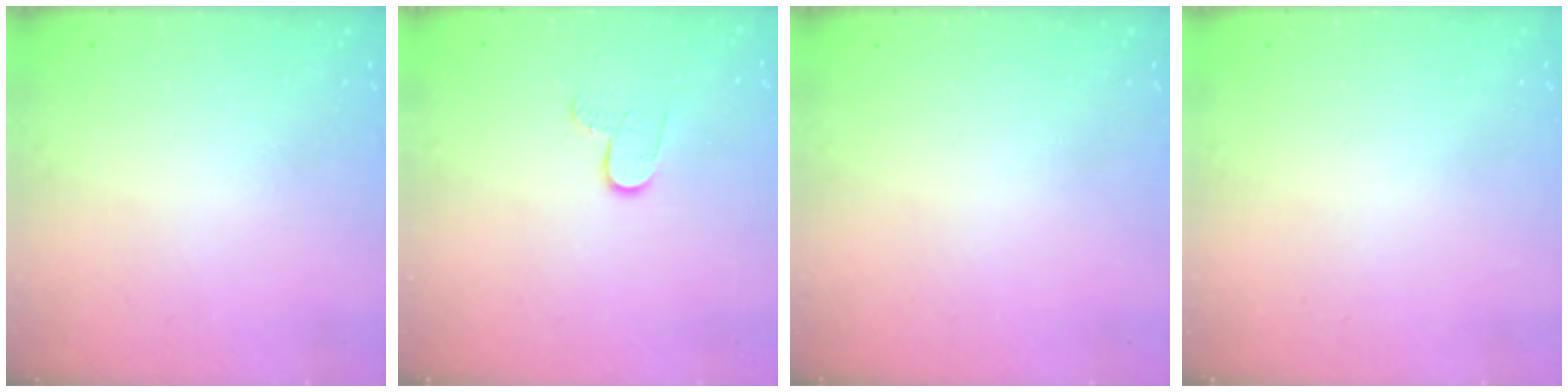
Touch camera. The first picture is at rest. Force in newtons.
{"total": 5.9, "press": 5.9, "slide": 0.6}
{"total": 0.0}
{"total": 0.8, "press": 0.5, "slide": 0.6}